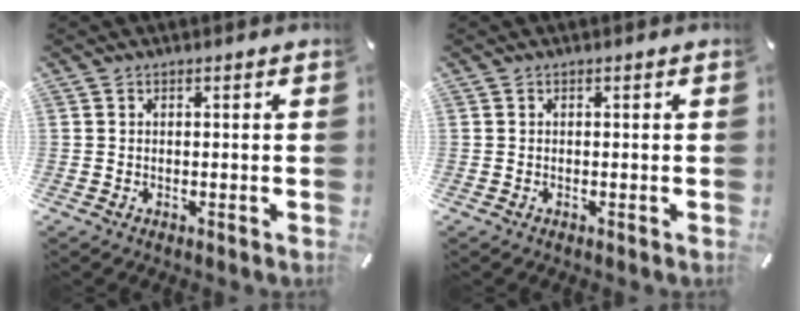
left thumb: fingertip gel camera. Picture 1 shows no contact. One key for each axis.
{"total": 0.0}